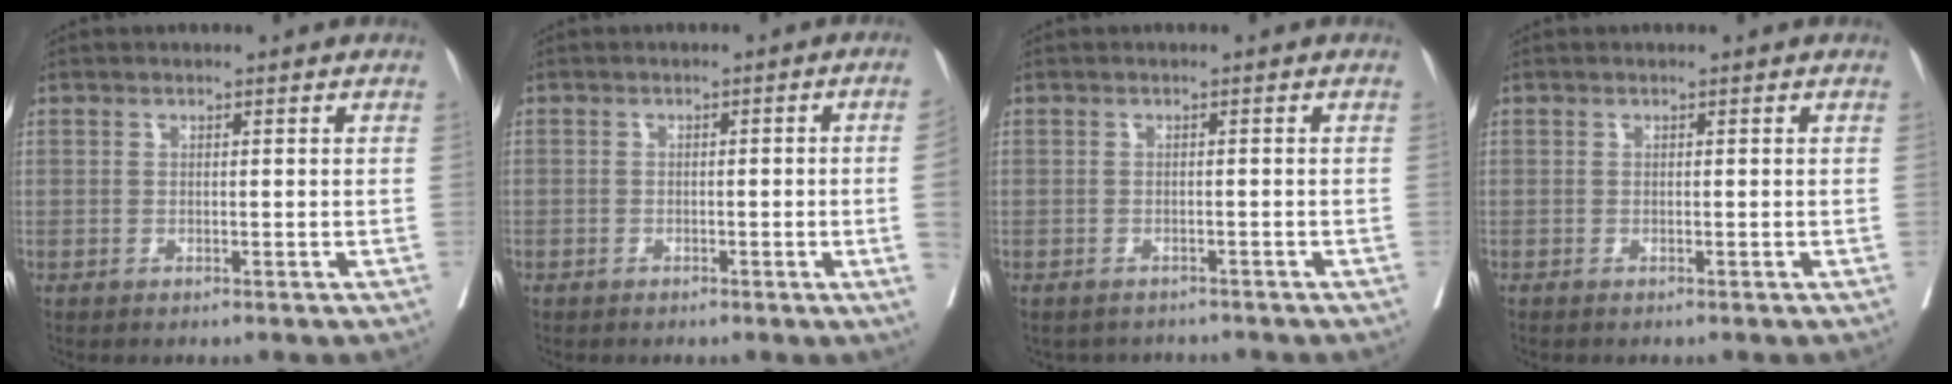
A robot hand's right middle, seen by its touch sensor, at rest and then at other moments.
{"total": 3.4, "force": [-0.7, -0.3, 3.3], "torque": [-0.043, 0.007, -0.008]}
{"total": 3.1, "force": [-2.8, 1.4, -0.1], "torque": [0.002, 0.004, -0.039]}
{"total": 0.0}